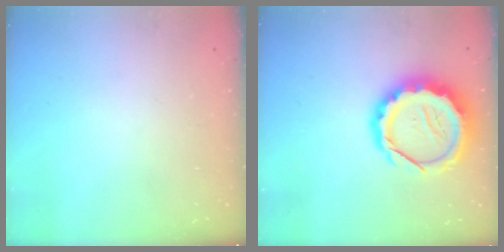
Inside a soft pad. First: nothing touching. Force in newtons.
{"total": 13.8, "press": 13.6, "slide": 2.6}